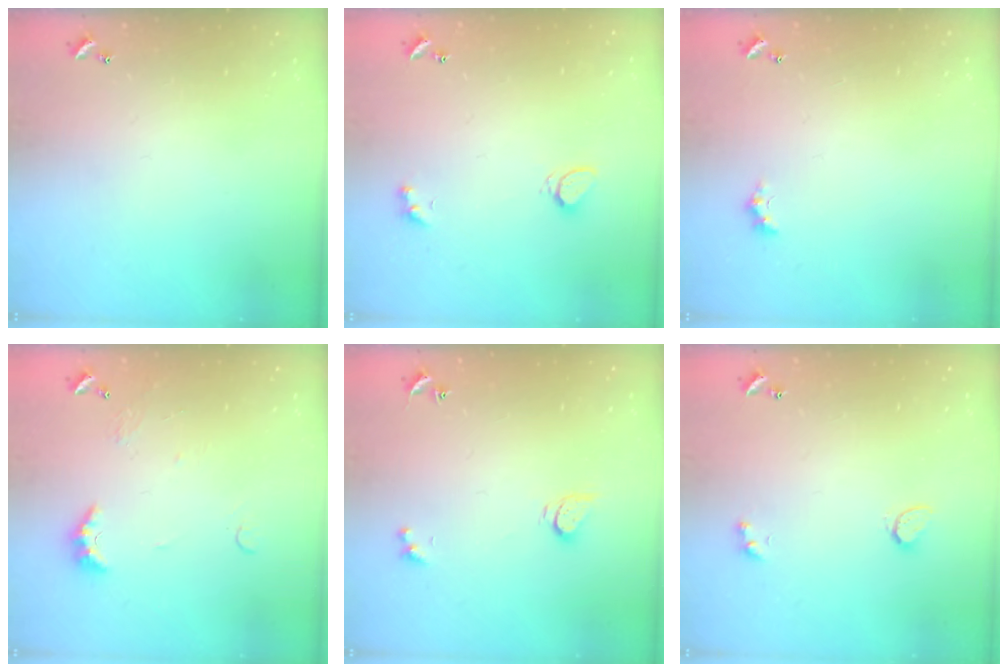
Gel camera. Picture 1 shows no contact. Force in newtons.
{"total": 2.1, "press": 2.0, "slide": 0.6}
{"total": 1.1, "press": 1.1, "slide": 0.4}
{"total": 4.3, "press": 4.2, "slide": 0.9}
{"total": 2.9, "press": 2.9, "slide": 0.5}
{"total": 2.3, "press": 2.3, "slide": 0.5}